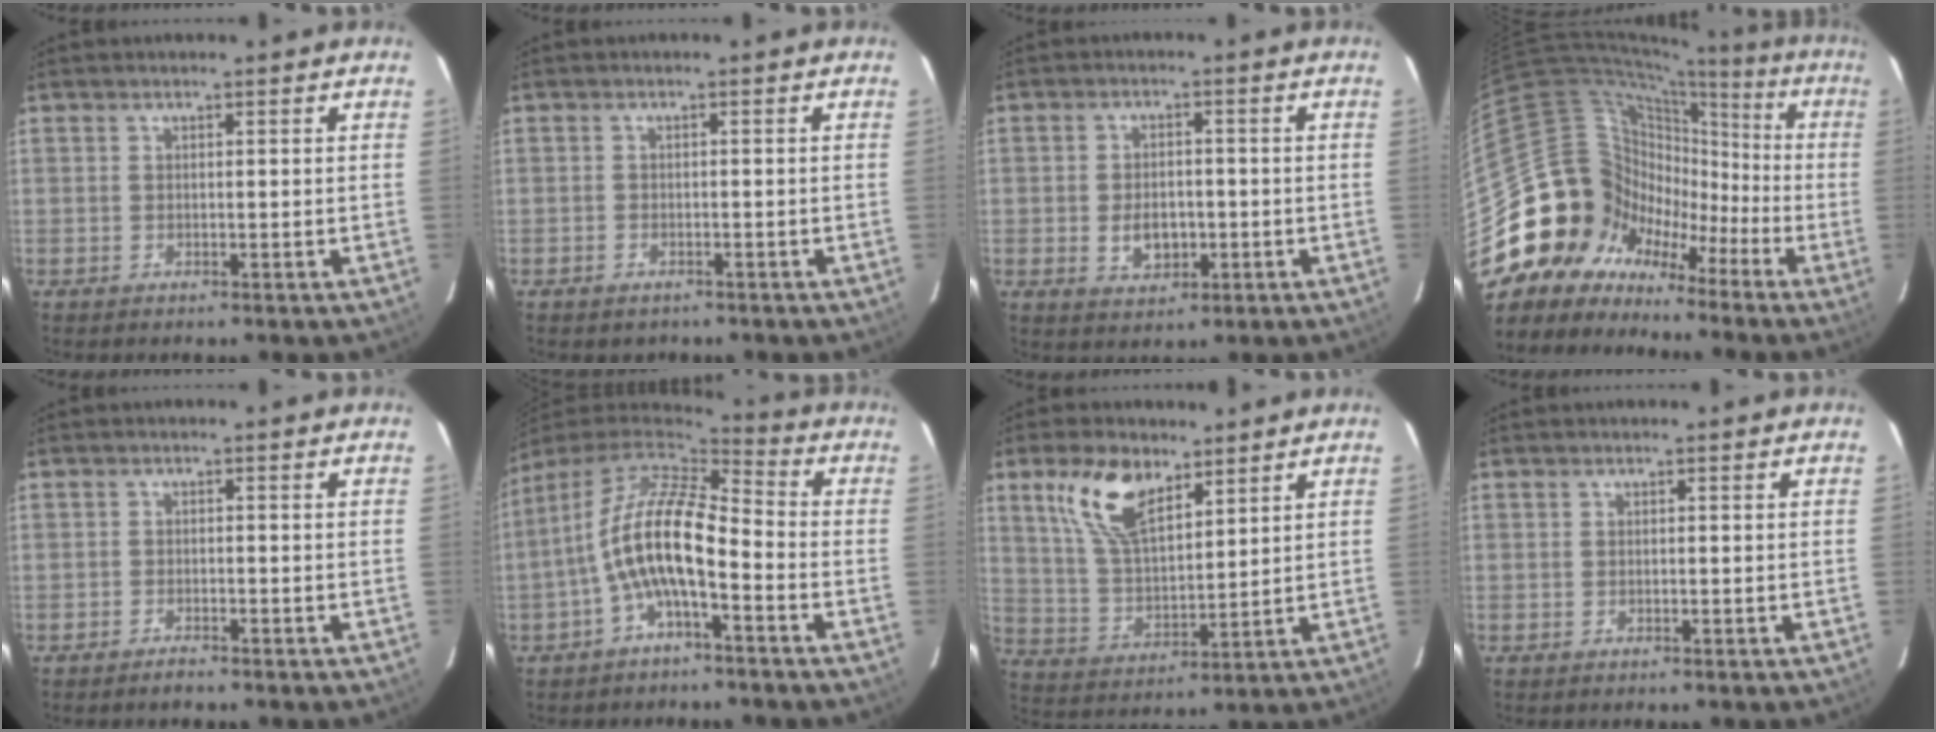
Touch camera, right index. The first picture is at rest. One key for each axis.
{"total": 1.8, "fx": -1.1, "fy": 1.3, "fz": 0.4, "tx": -0.012, "ty": 0.001, "tz": -0.014}
{"total": 5.7, "fx": -1.3, "fy": 3.9, "fz": 4.0, "tx": -0.076, "ty": -0.002, "tz": -0.014}
{"total": 17.5, "fx": -7.9, "fy": 15.1, "fz": 4.2, "tx": -0.099, "ty": 0.059, "tz": -0.142}
{"total": 1.6, "fx": -1.5, "fy": 0.3, "fz": 0.5, "tx": -0.020, "ty": -0.001, "tz": -0.030}
{"total": 12.3, "fx": -3.6, "fy": 3.9, "fz": 11.1, "tx": -0.219, "ty": 0.007, "tz": -0.069}
{"total": 12.0, "fx": 7.1, "fy": 5.6, "fz": 7.9, "tx": -0.158, "ty": 0.015, "tz": 0.148}
{"total": 0.0}